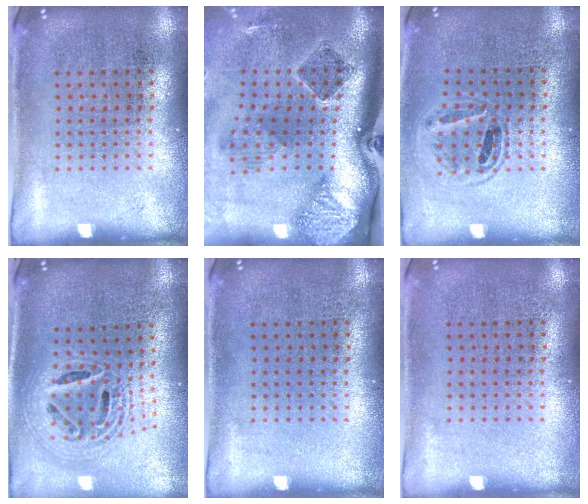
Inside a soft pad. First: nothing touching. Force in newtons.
{"total": 2.7, "press": 1.8, "slide": 2.1}
{"total": 1.0, "press": 1.0, "slide": 0.3}
{"total": 2.3, "press": 1.8, "slide": 1.4}
{"total": 0.0}
{"total": 0.0}